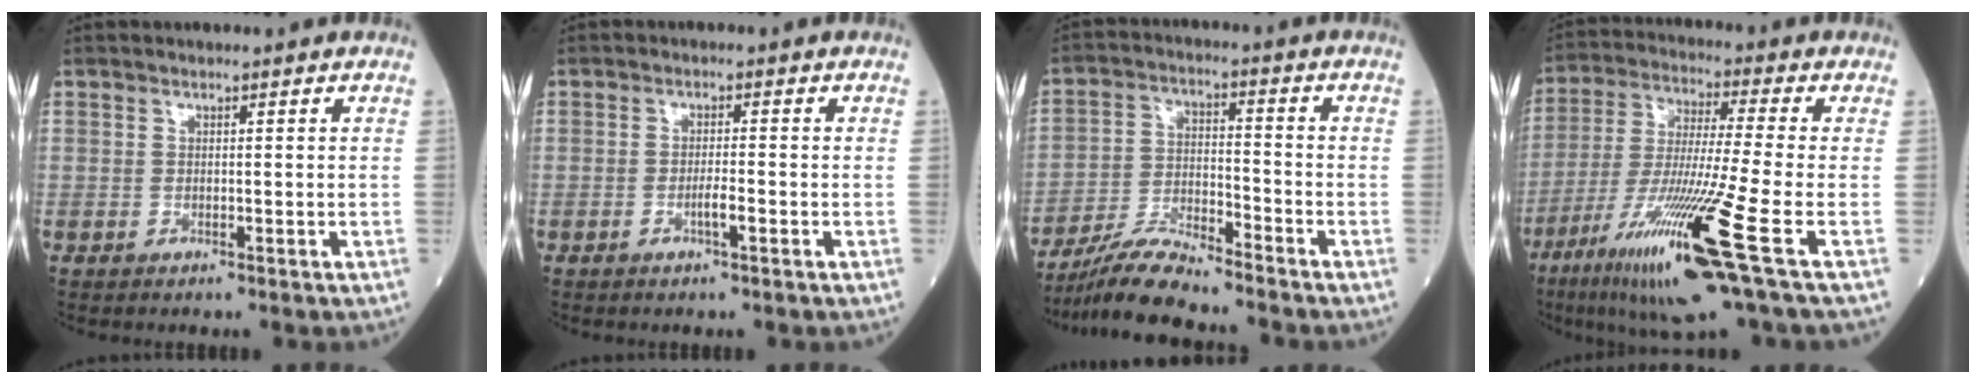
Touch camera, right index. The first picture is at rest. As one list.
[{"total": 2.2, "force": [-0.9, 0.1, 2.0], "torque": [-0.036, -0.001, -0.017]}, {"total": 8.9, "force": [-8.4, -0.1, 3.1], "torque": [-0.061, -0.013, -0.158]}, {"total": 17.1, "force": [-8.1, -1.2, 15.0], "torque": [-0.305, -0.050, -0.153]}]